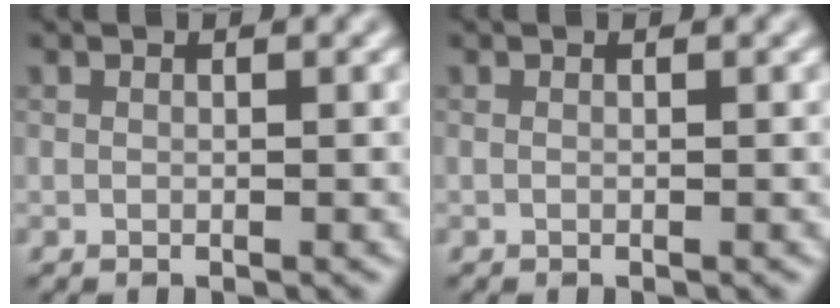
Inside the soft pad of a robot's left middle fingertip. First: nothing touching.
{"total": 0.0}